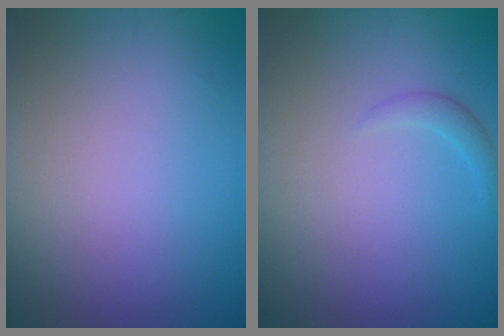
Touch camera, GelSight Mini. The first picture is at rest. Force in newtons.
{"total": 1.0, "press": 1.0, "slide": 0.0}